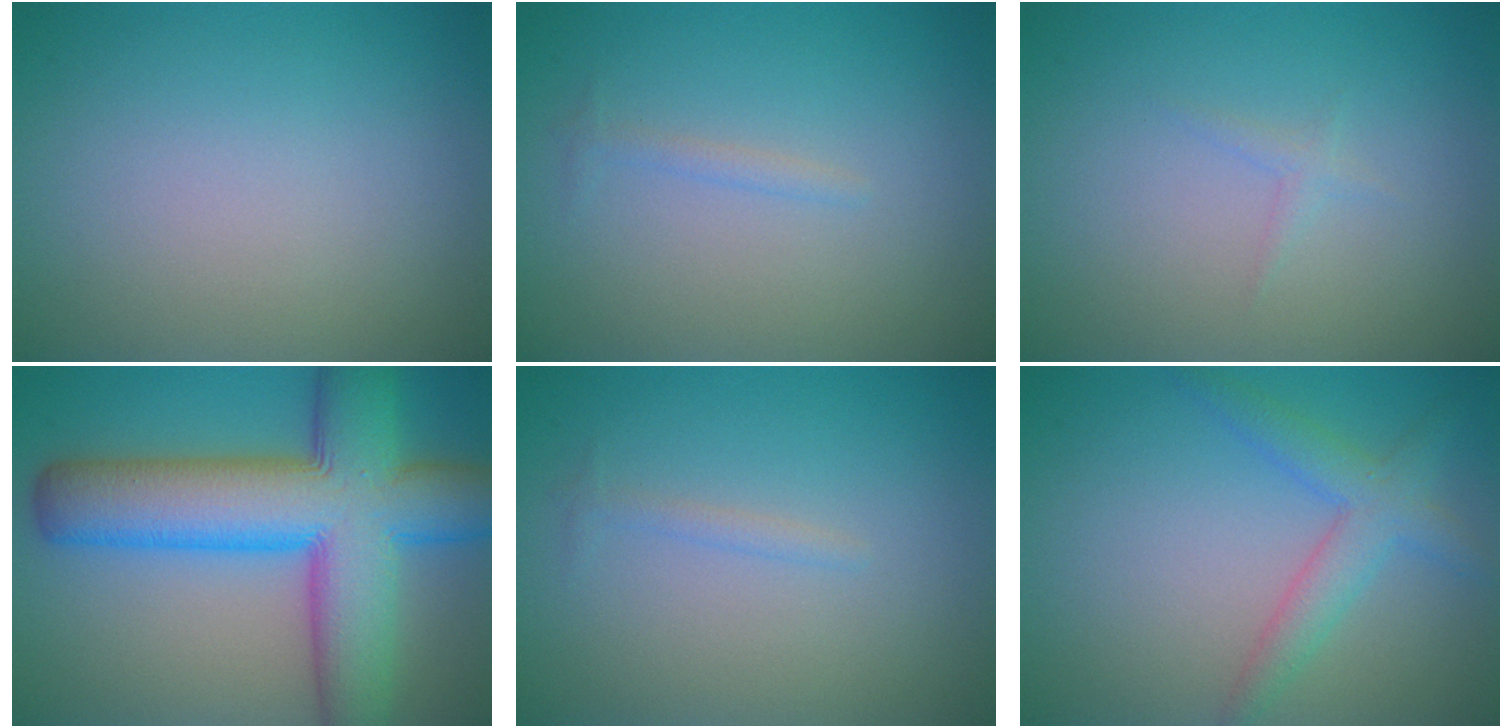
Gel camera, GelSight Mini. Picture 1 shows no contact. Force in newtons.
{"total": 0.8, "press": 0.8, "slide": 0.0}
{"total": 0.7, "press": 0.7, "slide": 0.0}
{"total": 13.4, "press": 13.4, "slide": 0.3}
{"total": 0.8, "press": 0.8, "slide": 0.0}
{"total": 2.4, "press": 2.4, "slide": 0.2}